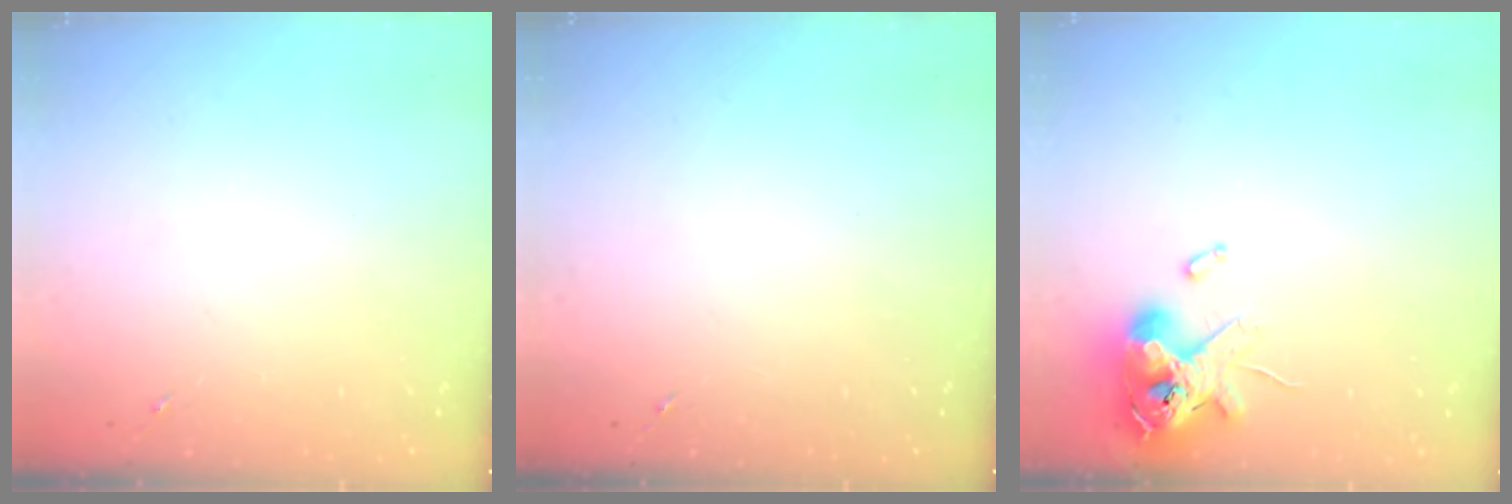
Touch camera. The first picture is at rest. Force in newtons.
{"total": 0.0}
{"total": 12.2, "press": 12.1, "slide": 2.0}